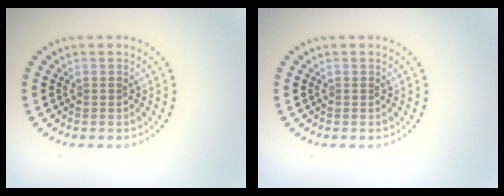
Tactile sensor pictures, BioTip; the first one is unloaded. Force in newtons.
{"total": 0.0}